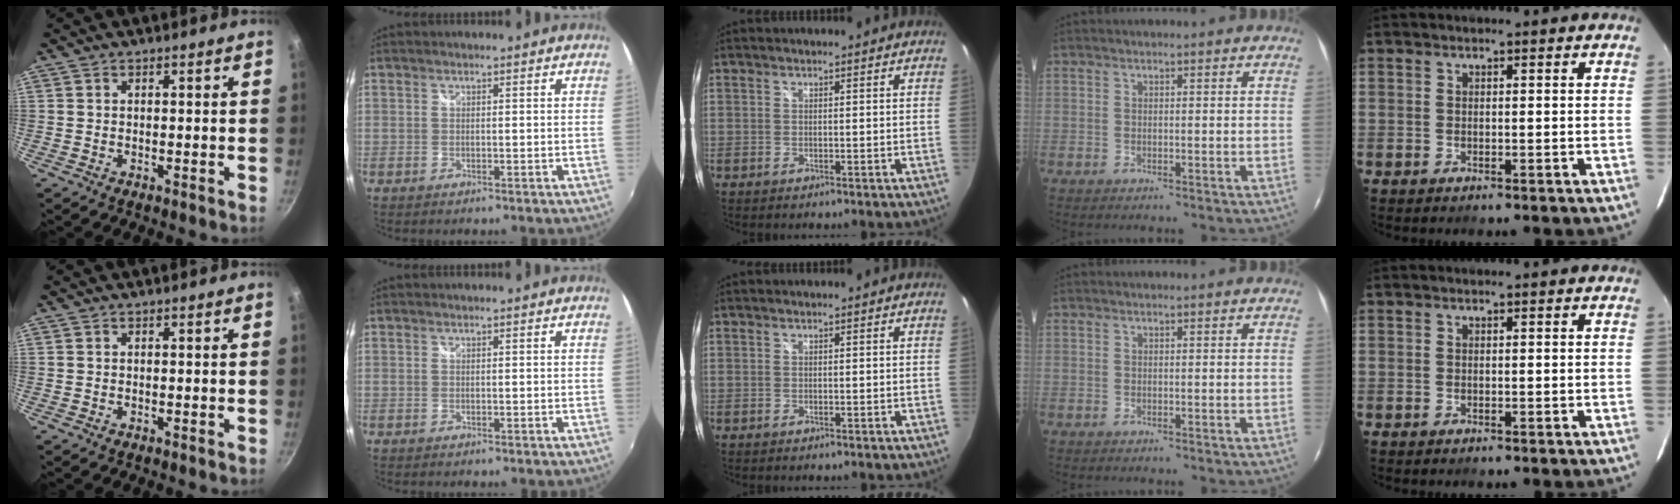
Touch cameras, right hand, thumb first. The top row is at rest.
{}